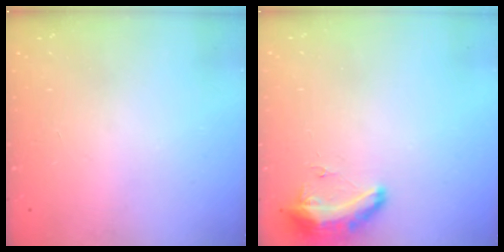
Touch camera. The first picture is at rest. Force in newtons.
{"total": 14.6, "press": 10.5, "slide": 10.2}